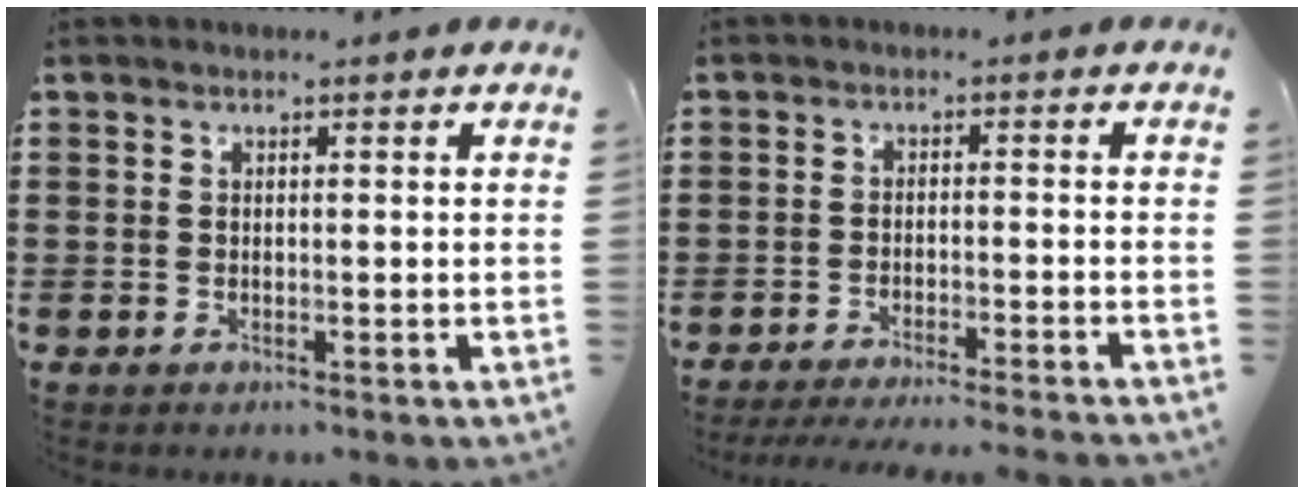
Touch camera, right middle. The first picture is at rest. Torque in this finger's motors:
{"motor_torque": [0.04, -0.01, 0.34, 0.12]}